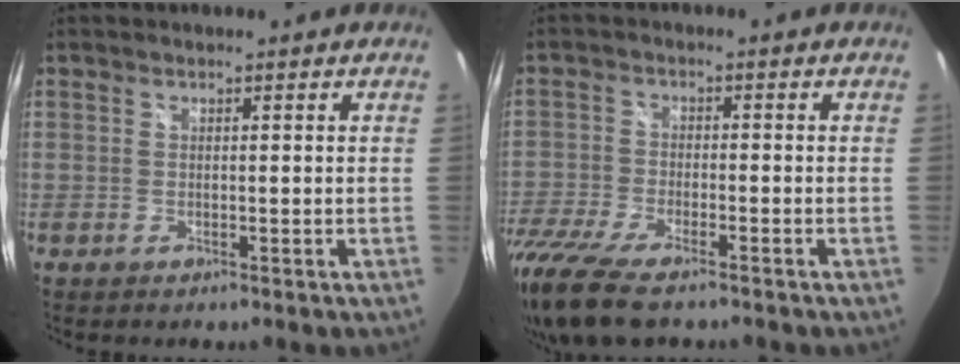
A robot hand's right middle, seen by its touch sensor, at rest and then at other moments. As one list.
[{"total": 15.2, "force": [-11.2, 5.1, 8.8], "torque": [-0.218, -0.058, -0.210]}]